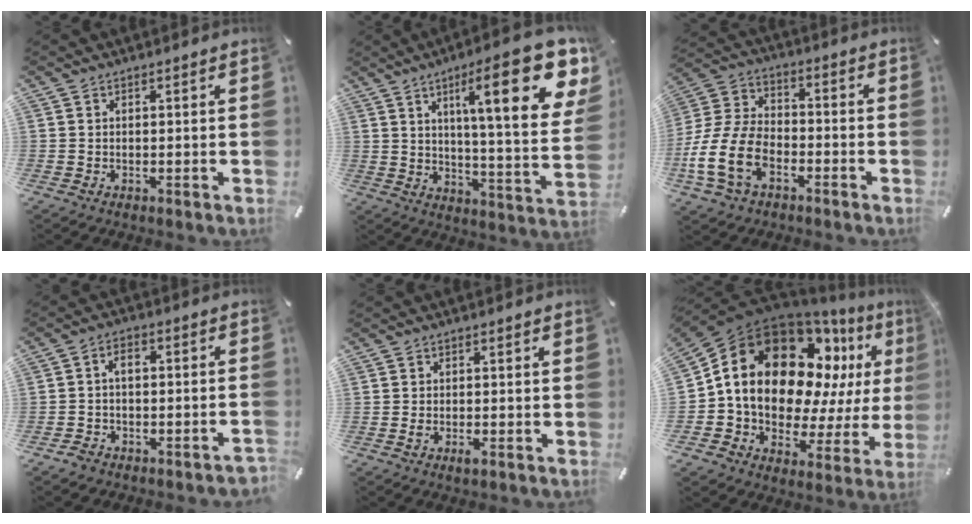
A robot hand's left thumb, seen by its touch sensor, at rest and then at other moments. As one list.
[{"total": 22.7, "force": [10.4, 5.3, 19.5], "torque": [-0.281, -0.059, 0.145]}, {"total": 14.2, "force": [-6.5, 9.2, 8.6], "torque": [-0.188, 0.029, -0.122]}, {"total": 4.2, "force": [-1.8, 2.8, 2.6], "torque": [-0.047, 0.017, -0.035]}, {"total": 2.1, "force": [-0.9, 0.7, 1.7], "torque": [-0.036, -0.001, -0.018]}, {"total": 23.5, "force": [7.4, 16.2, 15.4], "torque": [-0.275, -0.051, 0.138]}]